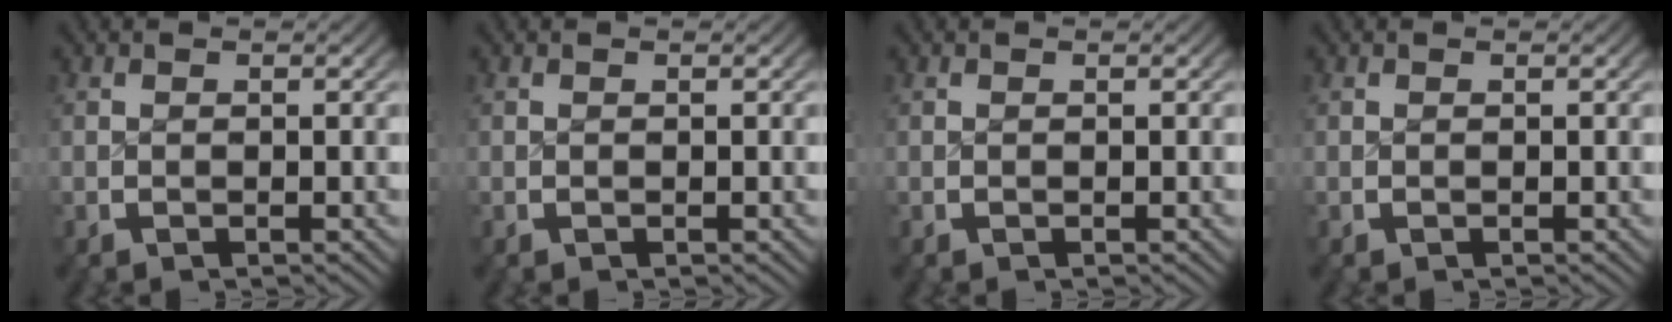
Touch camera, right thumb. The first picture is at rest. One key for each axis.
{"total": 0.0}
{"total": 0.0}
{"total": 0.0}